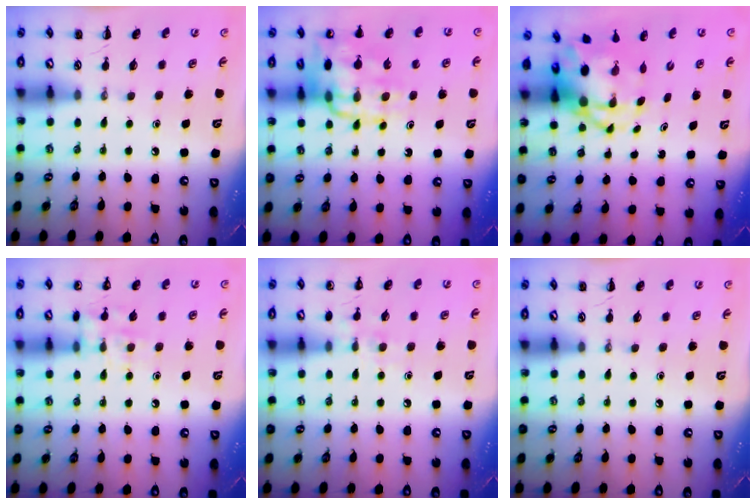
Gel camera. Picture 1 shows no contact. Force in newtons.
{"total": 16.5, "press": 16.3, "slide": 2.5}
{"total": 5.8, "press": 5.6, "slide": 1.7}
{"total": 9.7, "press": 9.7, "slide": 0.8}
{"total": 6.5, "press": 6.4, "slide": 1.3}
{"total": 0.0}